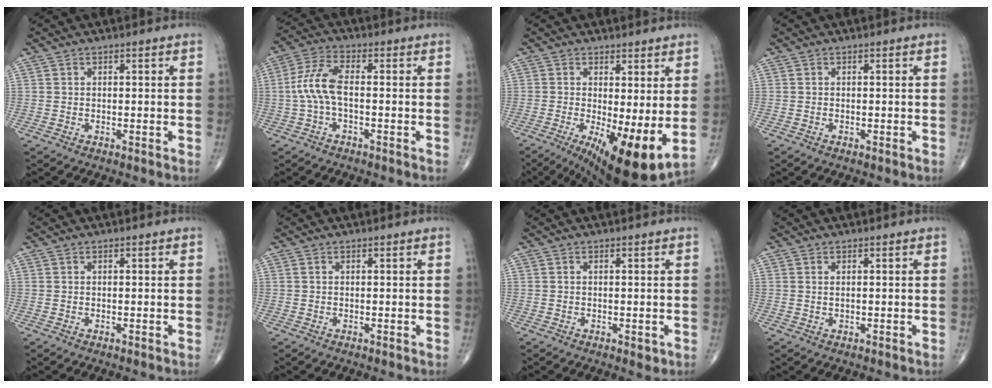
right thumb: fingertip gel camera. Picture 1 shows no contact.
{"total": 7.1, "force": [-0.7, 2.8, 6.5], "torque": [-0.154, 0.022, -0.021]}
{"total": 12.5, "force": [-1.3, 3.7, 11.9], "torque": [-0.187, -0.027, -0.008]}
{"total": 0.0}
{"total": 0.0}
{"total": 0.0}
{"total": 1.5, "force": [-0.3, 0.8, 1.2], "torque": [-0.013, -0.003, -0.003]}
{"total": 0.6, "force": [0.2, 0.2, 0.5], "torque": [-0.011, 0.000, 0.006]}